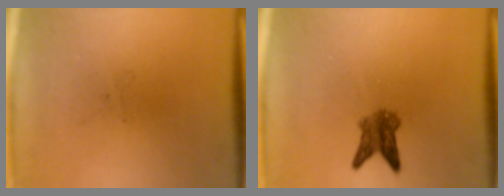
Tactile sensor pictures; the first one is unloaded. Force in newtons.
{"total": 4.0}